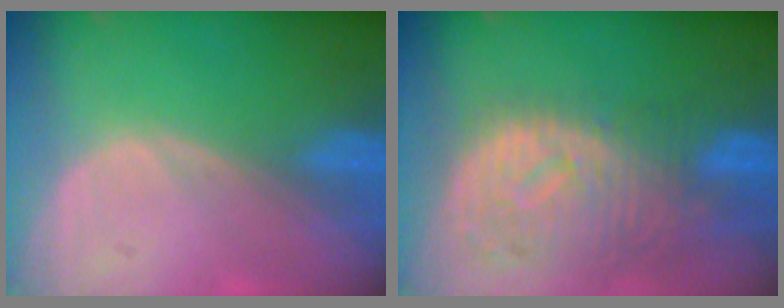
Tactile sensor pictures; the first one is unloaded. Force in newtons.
{"total": 11.4, "press": 9.9, "slide": 5.6}